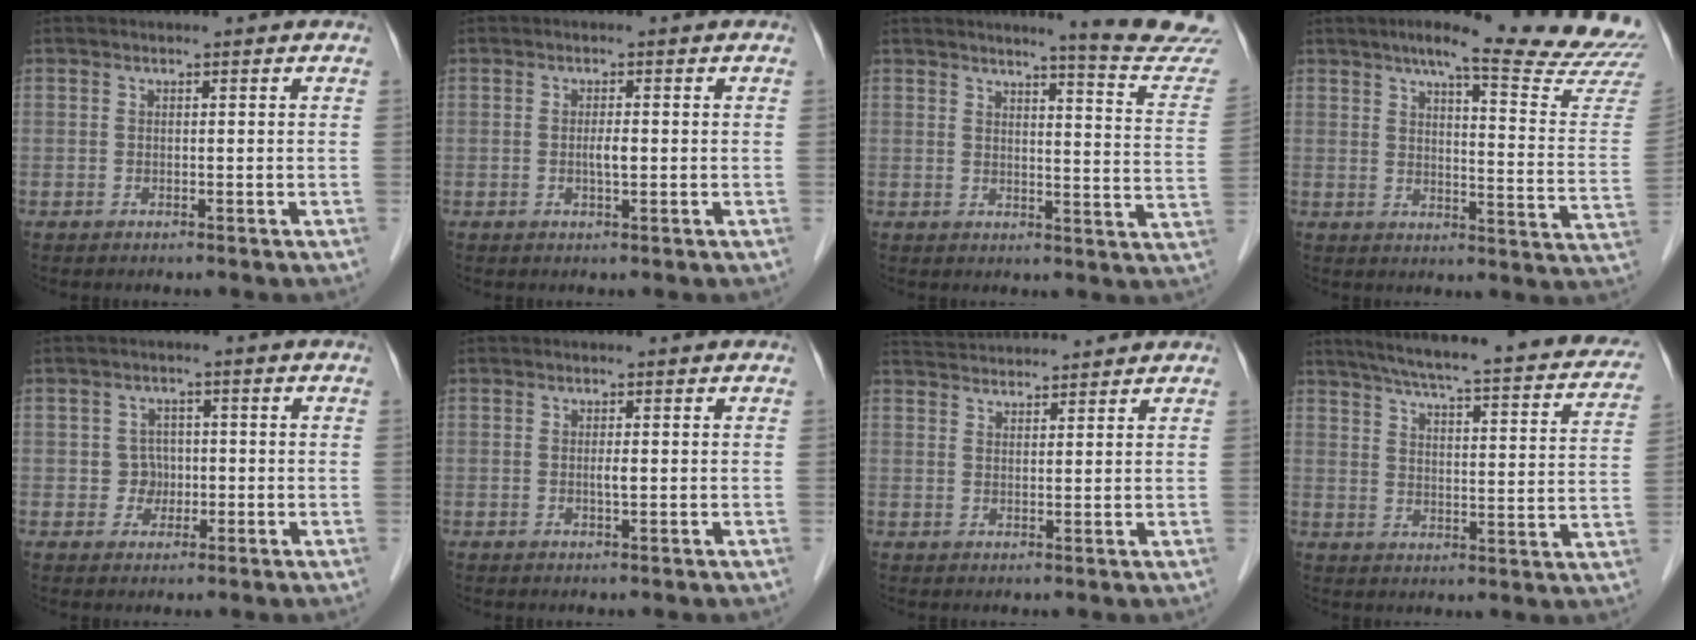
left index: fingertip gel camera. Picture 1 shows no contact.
{"total": 1.7, "force": [-0.2, 0.3, 1.7], "torque": [-0.033, 0.000, -0.003]}
{"total": 12.2, "force": [11.7, -1.7, 3.1], "torque": [-0.034, -0.090, 0.120]}
{"total": 19.9, "force": [17.7, -0.2, 9.1], "torque": [-0.120, -0.082, 0.206]}
{"total": 2.8, "force": [-0.4, 2.8, 0.5], "torque": [-0.002, 0.007, -0.005]}
{"total": 1.0, "force": [0.0, 0.1, 1.0], "torque": [-0.020, -0.003, 0.000]}
{"total": 7.4, "force": [7.2, 0.0, 1.4], "torque": [-0.032, 0.036, 0.115]}
{"total": 26.0, "force": [21.6, 3.8, 13.9], "torque": [-0.201, -0.007, 0.260]}